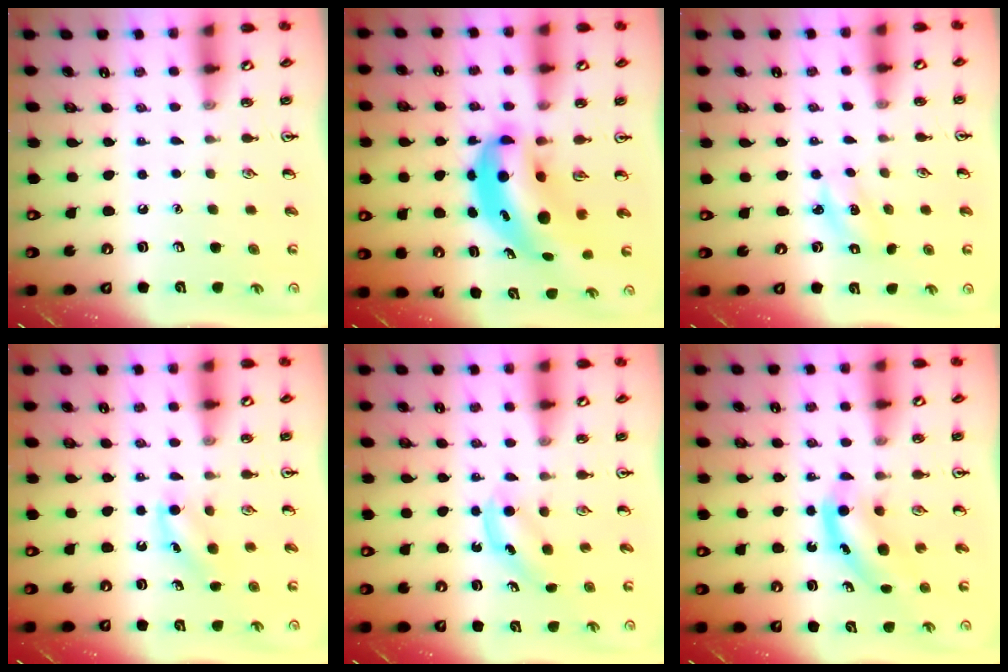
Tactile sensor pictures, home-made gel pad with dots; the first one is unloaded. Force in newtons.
{"total": 8.9, "press": 8.6, "slide": 2.3}
{"total": 2.2, "press": 2.1, "slide": 0.7}
{"total": 5.1, "press": 4.7, "slide": 1.8}
{"total": 4.0, "press": 3.9, "slide": 0.7}
{"total": 4.9, "press": 4.8, "slide": 0.9}